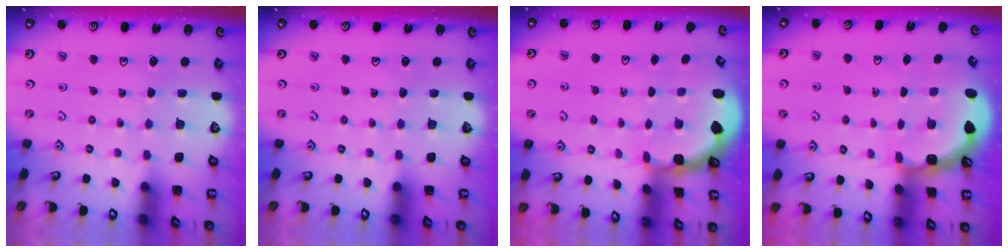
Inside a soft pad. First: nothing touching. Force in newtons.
{"total": 0.0}
{"total": 1.8, "press": 1.8, "slide": 0.3}
{"total": 2.7, "press": 2.7, "slide": 0.6}